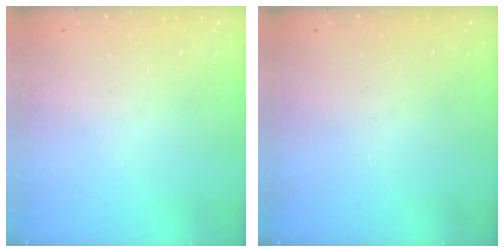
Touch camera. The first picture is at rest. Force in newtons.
{"total": 0.0}